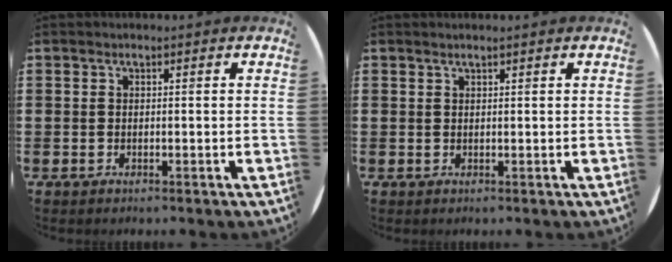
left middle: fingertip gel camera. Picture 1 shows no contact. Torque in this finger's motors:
{"motor_torque": [0.29, -0.34, -0.07, 0.01]}